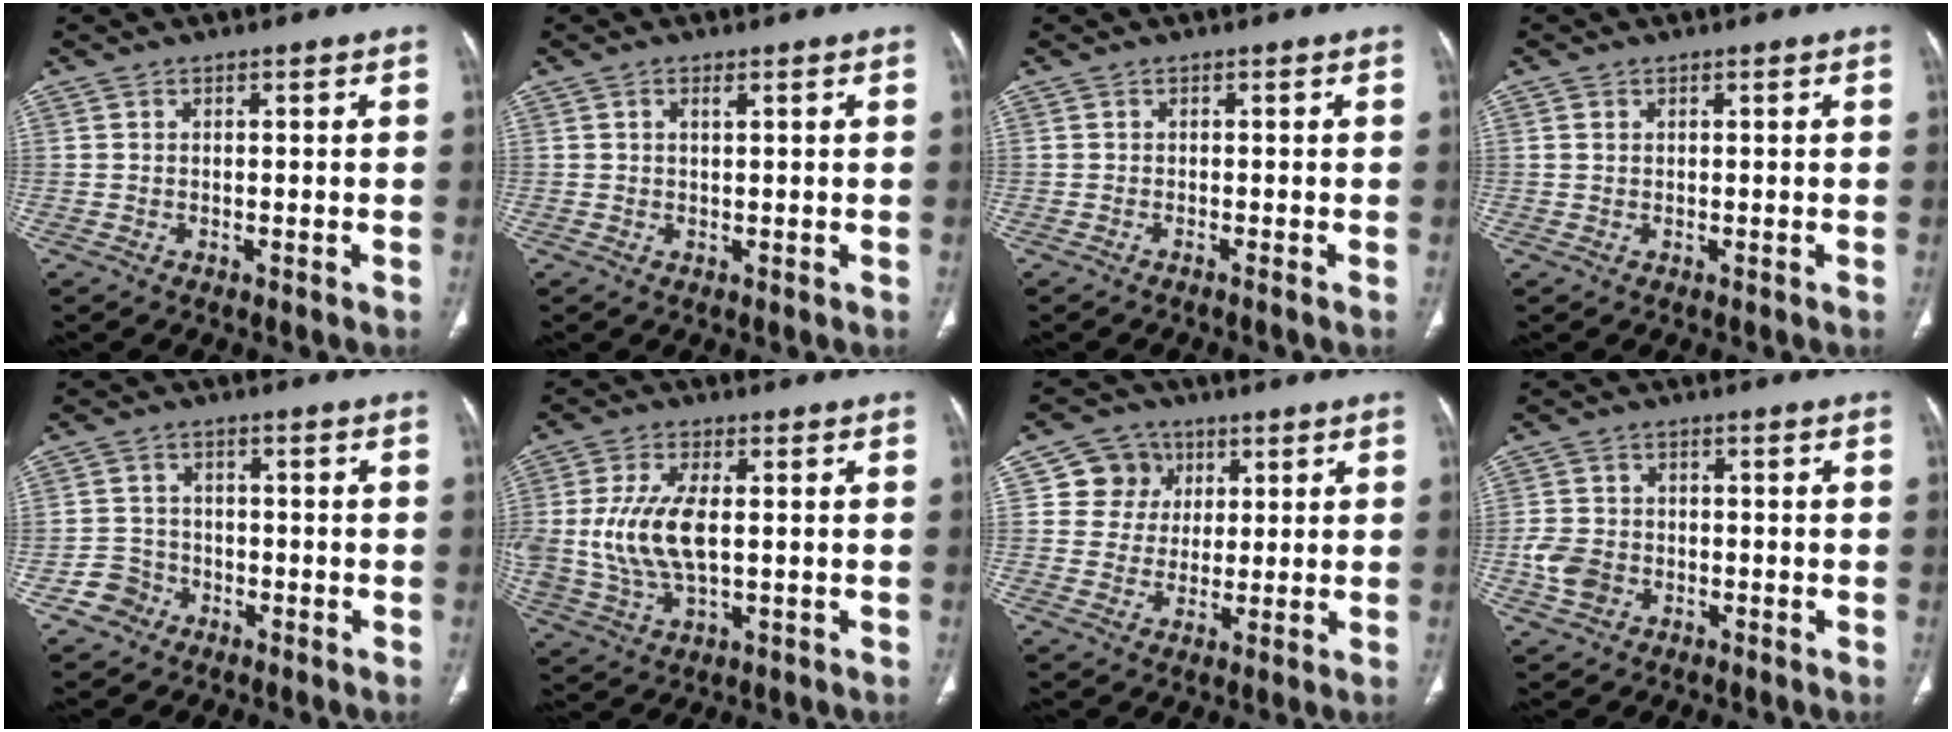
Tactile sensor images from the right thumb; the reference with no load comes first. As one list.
[{"total": 1.3, "force": [0.6, 0.5, 1.0], "torque": [-0.022, 0.002, 0.010]}, {"total": 0.8, "force": [-0.6, -0.2, 0.4], "torque": [-0.007, 0.002, -0.011]}, {"total": 1.0, "force": [0.3, 0.8, 0.6], "torque": [-0.011, 0.000, 0.008]}, {"total": 4.3, "force": [-2.3, 3.7, 0.2], "torque": [0.018, 0.024, -0.045]}, {"total": 12.4, "force": [0.5, 6.1, 10.7], "torque": [-0.235, -0.002, 0.018]}, {"total": 7.5, "force": [2.4, 7.0, 1.2], "torque": [0.017, 0.000, 0.038]}, {"total": 5.7, "force": [-1.8, 4.6, 2.9], "torque": [-0.053, 0.014, -0.032]}]